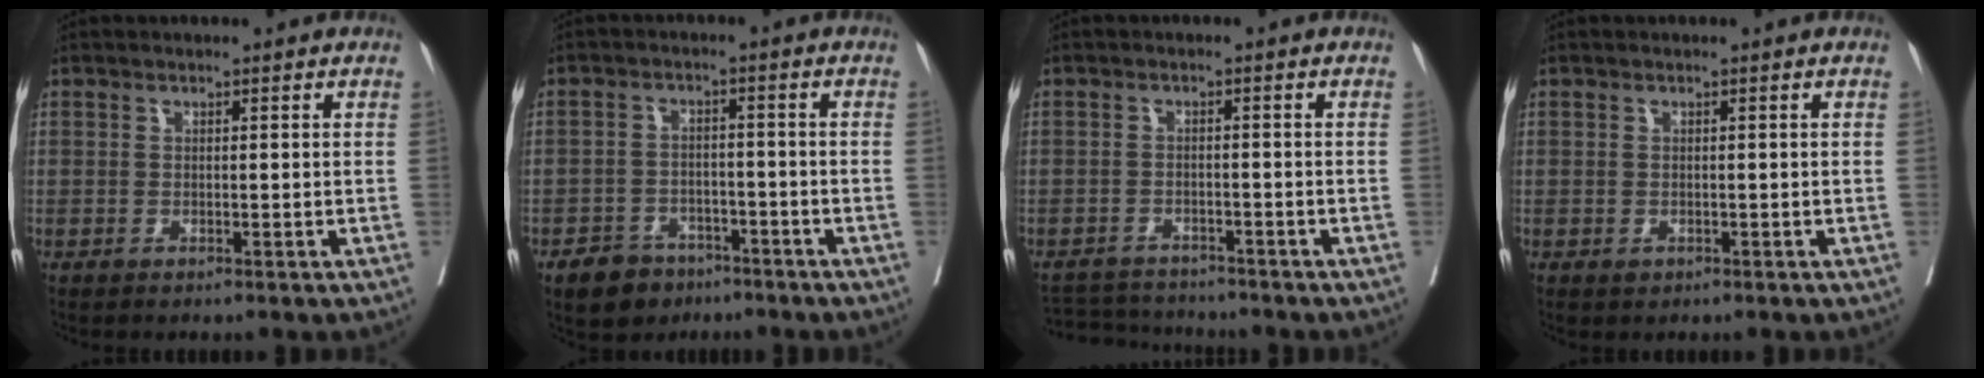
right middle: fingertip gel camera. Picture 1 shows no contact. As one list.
[{"total": 5.7, "force": [-4.0, 3.7, 1.7], "torque": [-0.036, 0.004, -0.061]}, {"total": 6.4, "force": [-6.4, 0.6, 0.4], "torque": [-0.013, 0.000, -0.103]}, {"total": 0.8, "force": [-0.3, 0.7, 0.3], "torque": [-0.005, 0.001, 0.001]}]